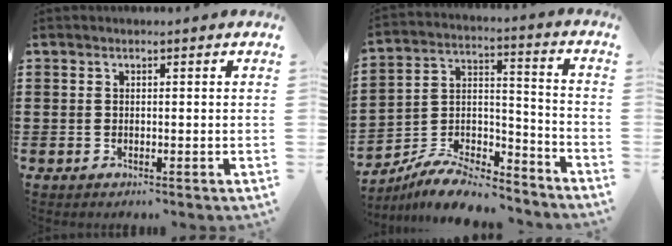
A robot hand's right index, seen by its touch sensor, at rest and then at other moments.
{"total": 9.1, "force": [-8.4, 2.2, 2.8], "torque": [-0.048, 0.025, -0.161]}